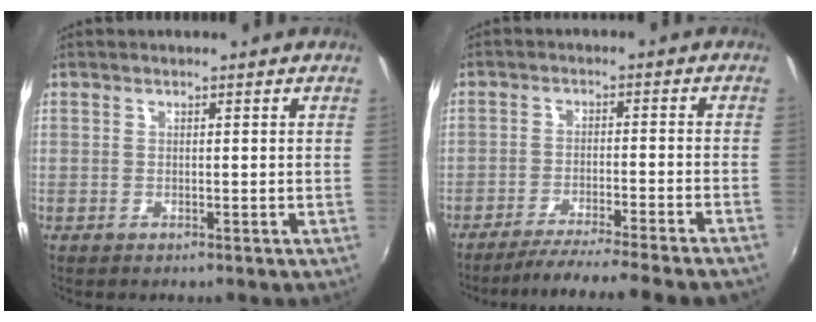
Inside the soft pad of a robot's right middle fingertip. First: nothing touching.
{"total": 12.5, "force": [-11.1, -2.7, 5.0], "torque": [-0.093, -0.015, -0.167]}